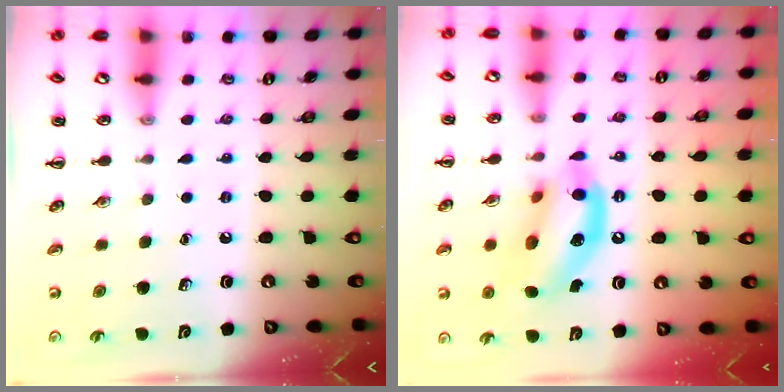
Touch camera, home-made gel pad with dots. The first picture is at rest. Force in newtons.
{"total": 14.2, "press": 13.7, "slide": 3.5}